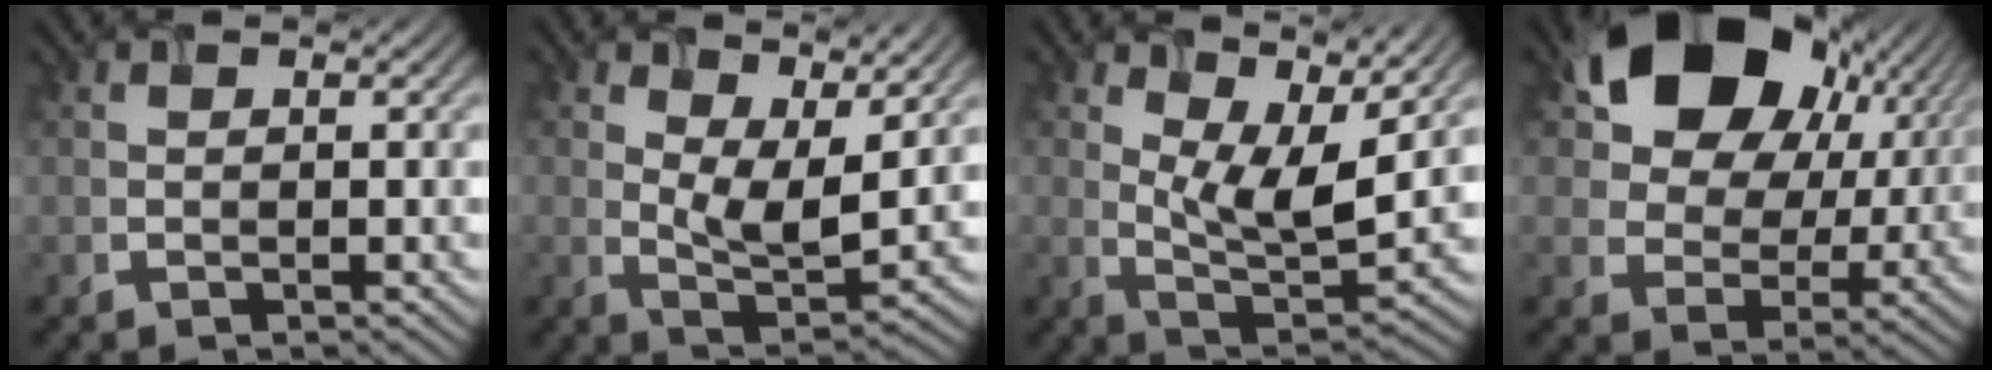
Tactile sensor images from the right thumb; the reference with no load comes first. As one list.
[{"total": 6.9, "force": [3.4, 3.2, 5.0], "torque": [-0.097, -0.013, 0.059]}, {"total": 8.8, "force": [4.5, 3.5, 6.7], "torque": [-0.136, -0.013, 0.078]}, {"total": 16.3, "force": [7.4, 11.2, 9.3], "torque": [-0.158, 0.008, 0.129]}]